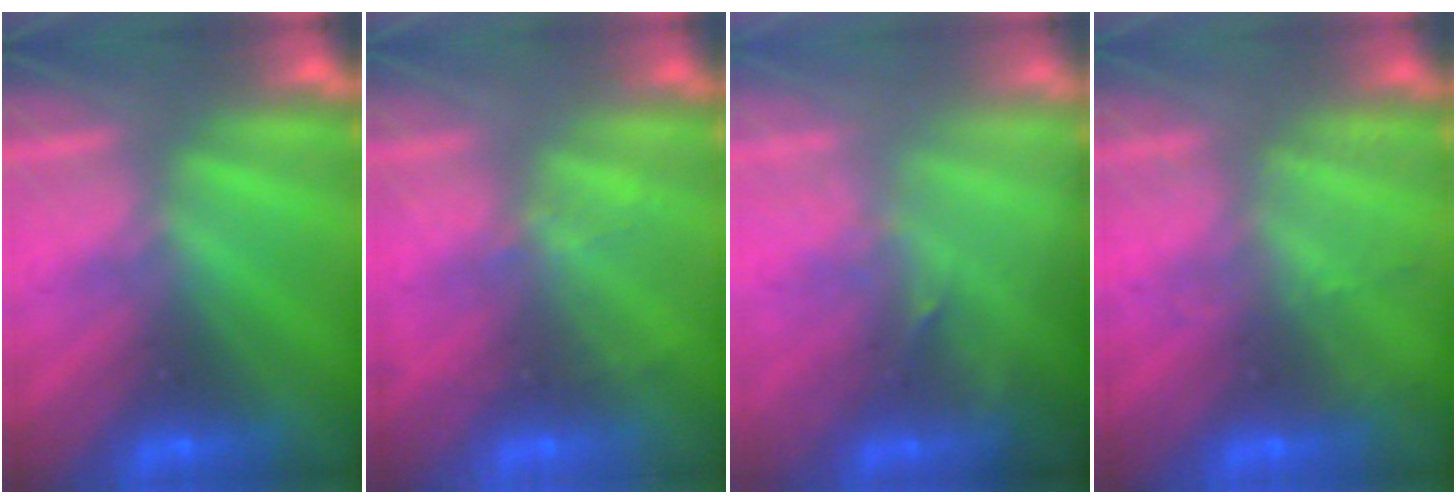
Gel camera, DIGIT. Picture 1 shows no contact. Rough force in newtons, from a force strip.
{"total": 2.3}
{"total": 2.9}
{"total": 2.0}